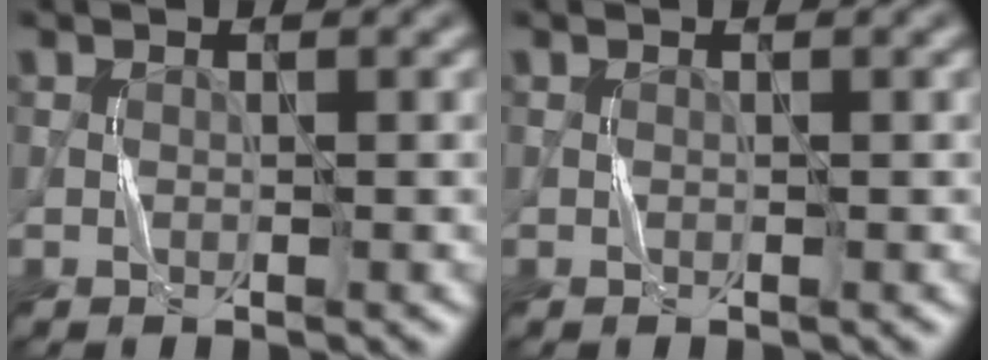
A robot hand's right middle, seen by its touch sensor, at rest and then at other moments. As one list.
[{"total": 0.0}]